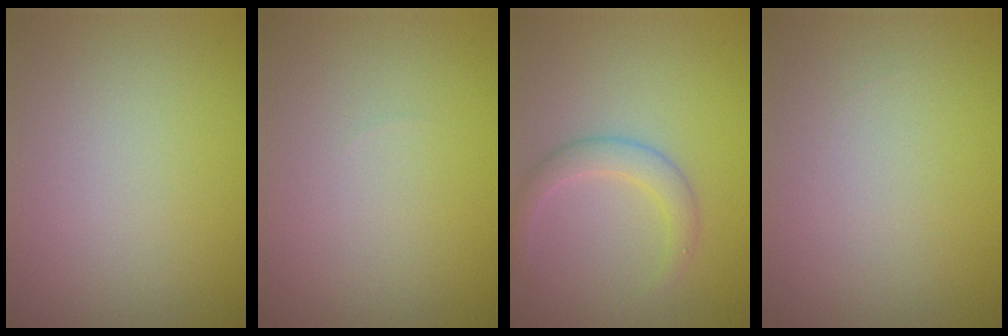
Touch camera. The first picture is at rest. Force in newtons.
{"total": 0.0}
{"total": 2.4, "press": 2.4, "slide": 0.1}
{"total": 0.0}